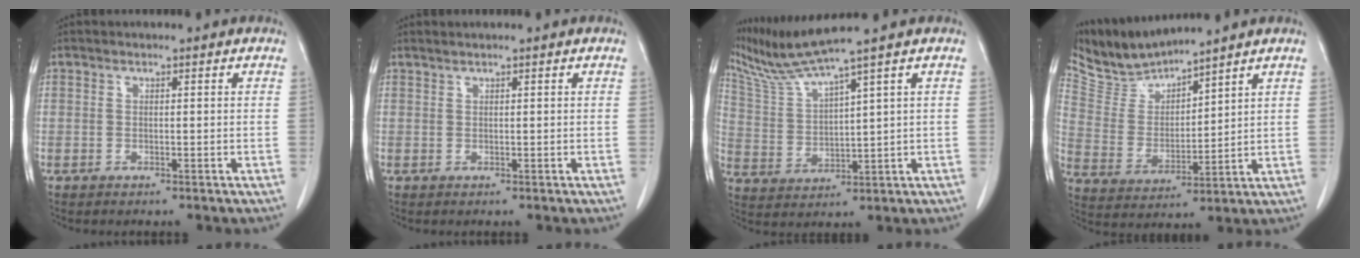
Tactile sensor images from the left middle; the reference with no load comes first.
{"total": 0.7, "force": [0.6, -0.2, 0.2], "torque": [-0.009, 0.003, 0.017]}
{"total": 7.5, "force": [6.6, -2.2, 2.9], "torque": [-0.073, -0.007, 0.141]}
{"total": 8.3, "force": [8.3, 0.1, 1.1], "torque": [-0.044, 0.000, 0.183]}